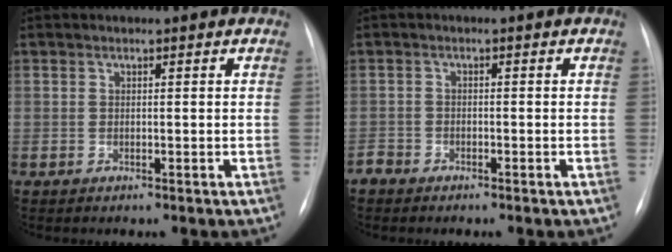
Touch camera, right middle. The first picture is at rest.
{"total": 1.7, "force": [-1.5, 0.9, 0.2], "torque": [-0.008, 0.001, -0.027]}